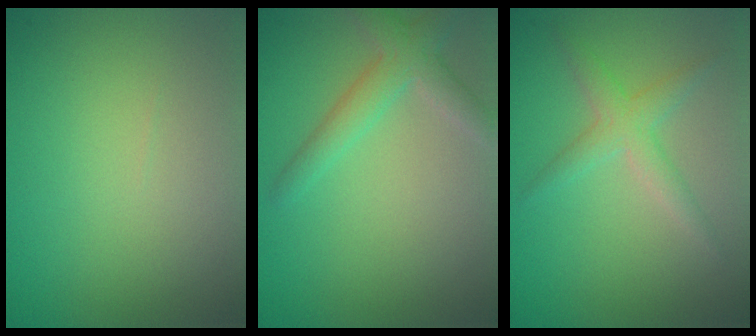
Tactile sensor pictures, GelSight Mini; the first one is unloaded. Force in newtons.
{"total": 3.0, "press": 3.0, "slide": 0.1}
{"total": 2.4, "press": 2.4, "slide": 0.0}